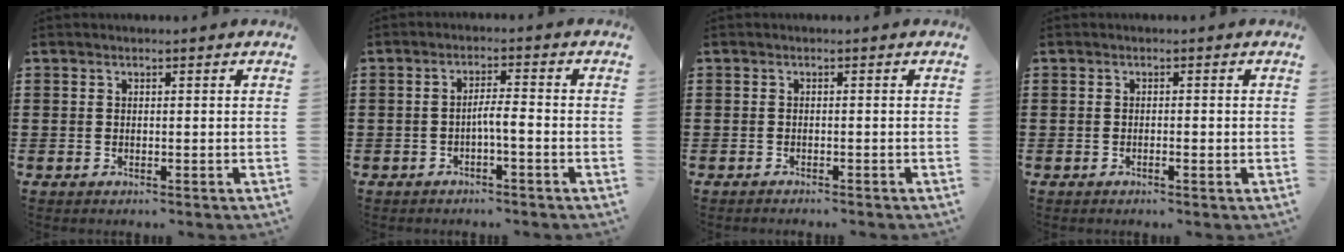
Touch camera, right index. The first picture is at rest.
{"total": 2.6, "force": [-1.3, 0.2, 2.3], "torque": [-0.044, 0.002, -0.025]}
{"total": 0.7, "force": [-0.7, -0.1, 0.1], "torque": [-0.005, -0.003, -0.013]}
{"total": 0.8, "force": [-0.4, 0.1, 0.7], "torque": [-0.012, -0.003, -0.006]}